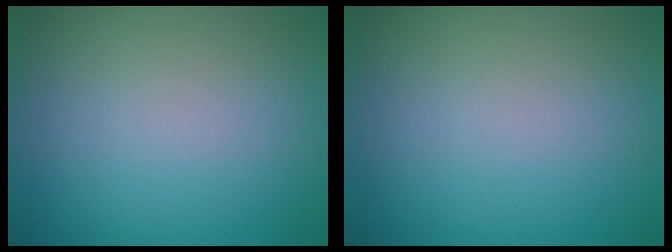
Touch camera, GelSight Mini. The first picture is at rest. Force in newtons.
{"total": 0.0}